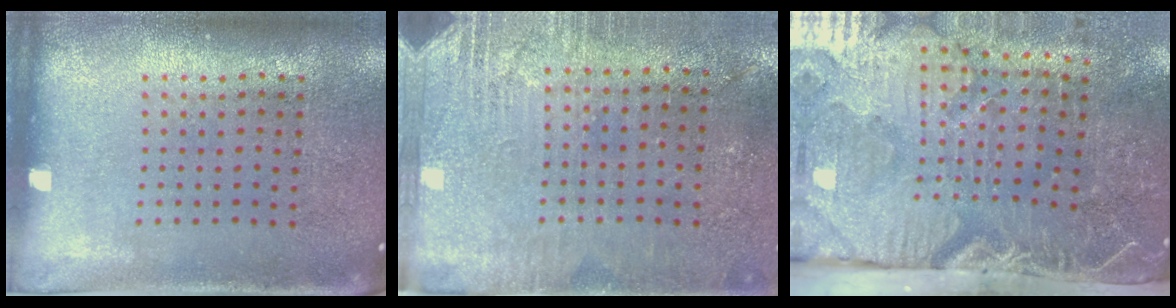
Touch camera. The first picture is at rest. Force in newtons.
{"total": 2.8, "press": 2.5, "slide": 1.2}
{"total": 5.3, "press": 4.4, "slide": 2.9}